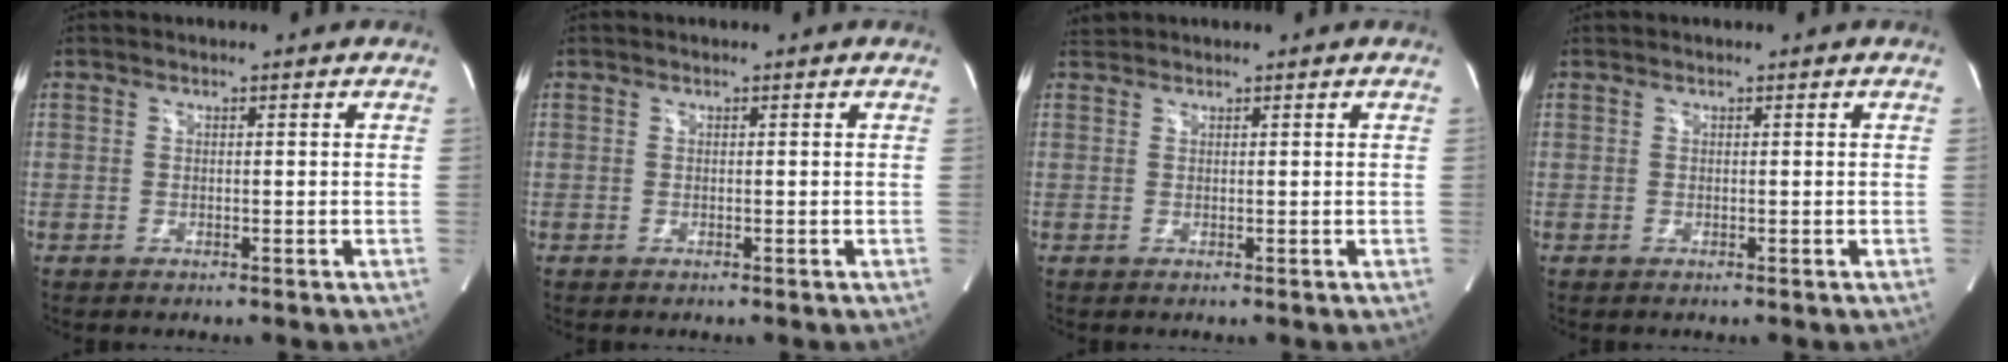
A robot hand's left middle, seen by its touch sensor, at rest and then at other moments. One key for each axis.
{"total": 0.0}
{"total": 1.1, "fx": 1.0, "fy": 0.1, "fz": -0.2, "tx": -0.007, "ty": 0.010, "tz": 0.025}
{"total": 0.0}